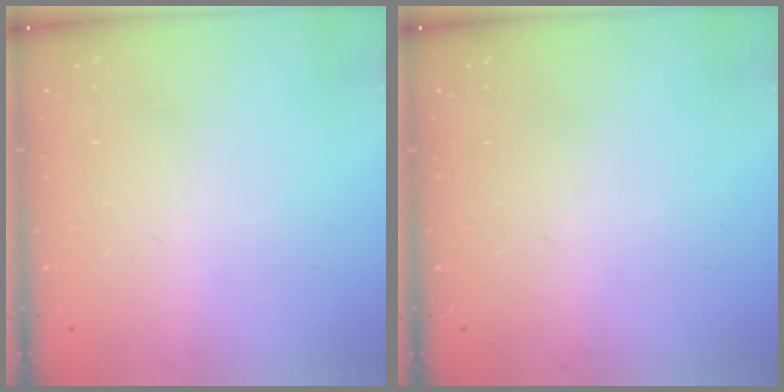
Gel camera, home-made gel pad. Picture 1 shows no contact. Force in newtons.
{"total": 0.0}